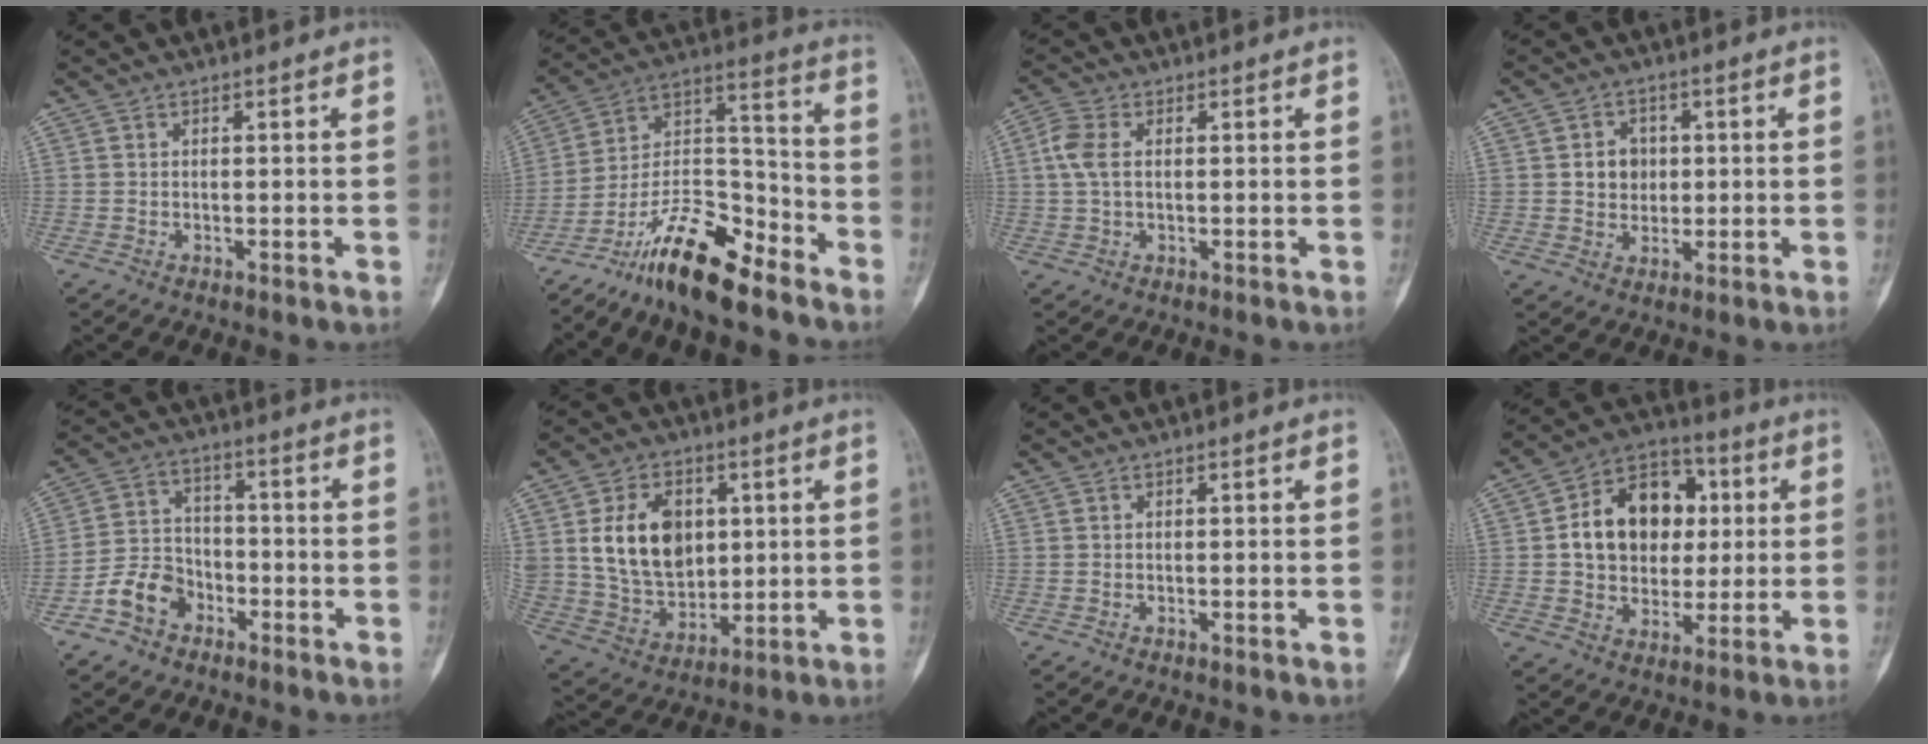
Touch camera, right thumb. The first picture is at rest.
{"total": 16.5, "force": [-12.3, 5.0, 9.7], "torque": [-0.150, 0.096, -0.222]}
{"total": 4.9, "force": [0.7, 2.9, 3.9], "torque": [-0.103, 0.013, 0.011]}
{"total": 5.7, "force": [0.8, 4.9, 2.8], "torque": [-0.014, 0.001, 0.014]}
{"total": 8.6, "force": [-4.5, 6.5, 3.4], "torque": [-0.046, 0.041, -0.088]}
{"total": 16.0, "force": [3.5, 11.4, 10.6], "torque": [-0.149, -0.012, 0.078]}
{"total": 0.0}
{"total": 16.9, "force": [2.4, 12.8, 10.8], "torque": [-0.130, 0.015, 0.038]}